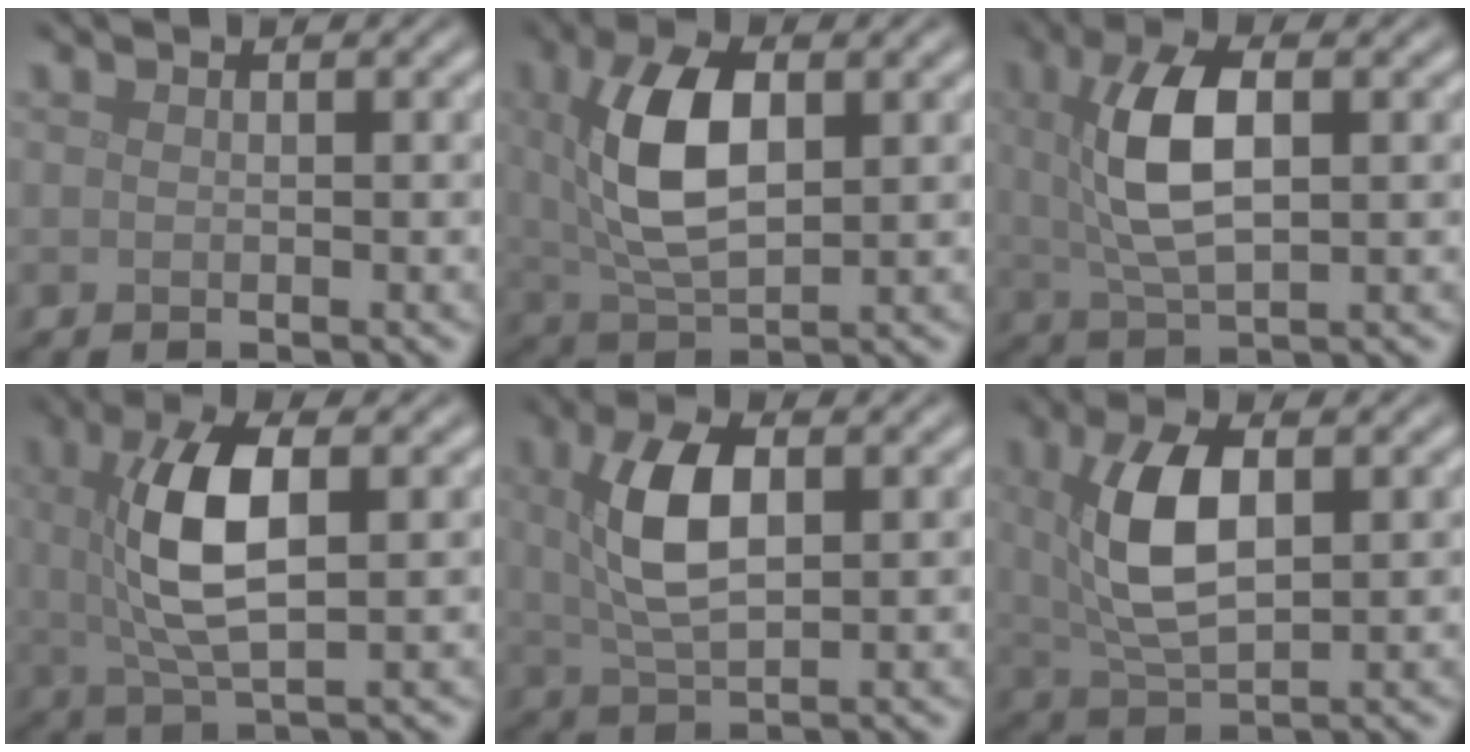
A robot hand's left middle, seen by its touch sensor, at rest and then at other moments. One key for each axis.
{"total": 7.4, "fx": 1.5, "fy": 3.6, "fz": 6.3, "tx": -0.131, "ty": 0.008, "tz": 0.028}
{"total": 6.5, "fx": 1.2, "fy": 2.8, "fz": 5.8, "tx": -0.120, "ty": 0.008, "tz": 0.022}
{"total": 7.1, "fx": 1.1, "fy": 2.5, "fz": 6.5, "tx": -0.131, "ty": 0.006, "tz": 0.020}
{"total": 5.8, "fx": 1.3, "fy": 2.7, "fz": 5.0, "tx": -0.105, "ty": 0.007, "tz": 0.025}
{"total": 6.4, "fx": 1.4, "fy": 2.9, "fz": 5.6, "tx": -0.116, "ty": 0.005, "tz": 0.028}